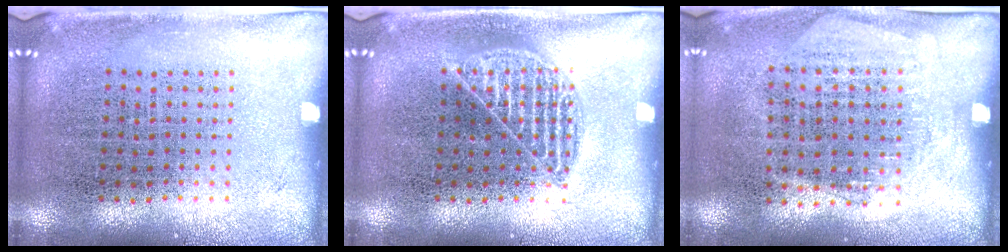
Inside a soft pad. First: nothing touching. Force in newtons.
{"total": 1.6, "press": 1.6, "slide": 0.2}
{"total": 1.3, "press": 1.1, "slide": 0.6}